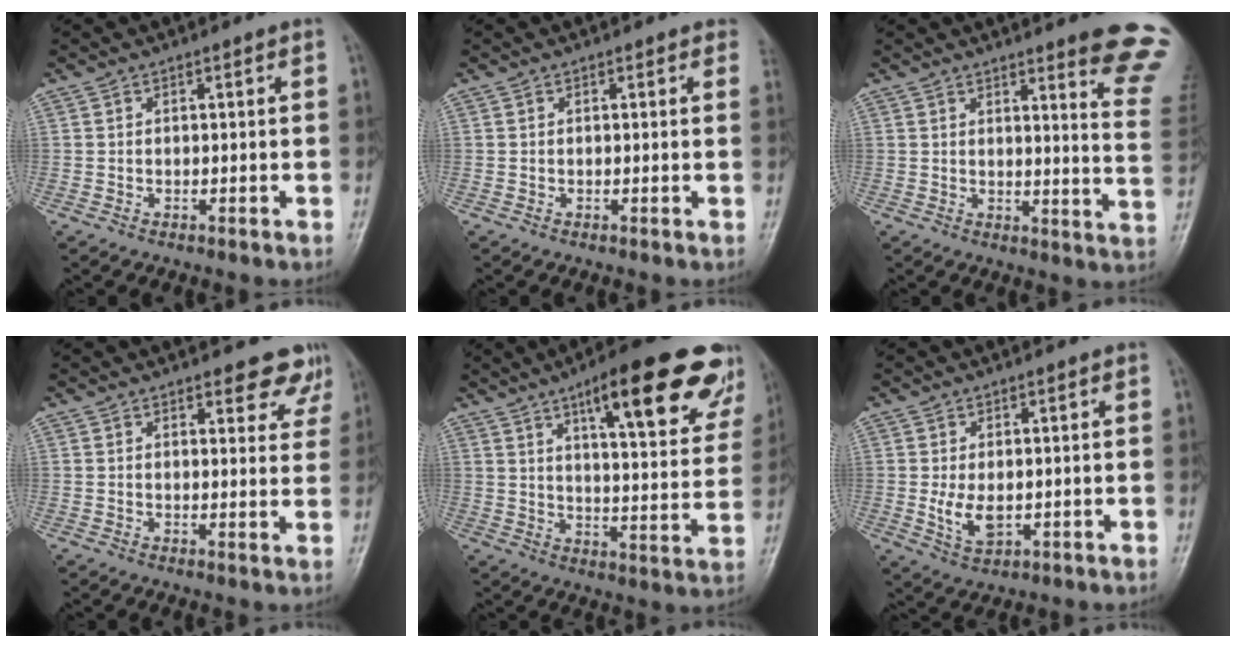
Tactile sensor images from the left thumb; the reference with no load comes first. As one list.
[{"total": 1.3, "force": [1.0, 0.6, 0.5], "torque": [0.008, -0.001, 0.000]}, {"total": 13.4, "force": [10.3, 1.2, 8.4], "torque": [-0.072, -0.085, 0.107]}, {"total": 6.4, "force": [5.1, 2.7, 2.8], "torque": [0.006, -0.027, 0.051]}, {"total": 22.8, "force": [13.0, 6.0, 17.8], "torque": [-0.212, -0.037, 0.181]}, {"total": 5.1, "force": [-0.2, 2.9, 4.2], "torque": [-0.073, -0.013, 0.006]}]